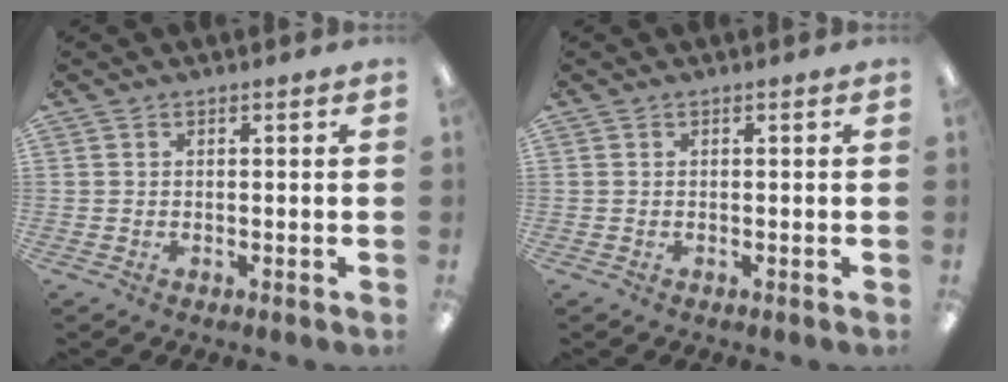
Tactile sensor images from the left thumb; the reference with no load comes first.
{"total": 0.0}